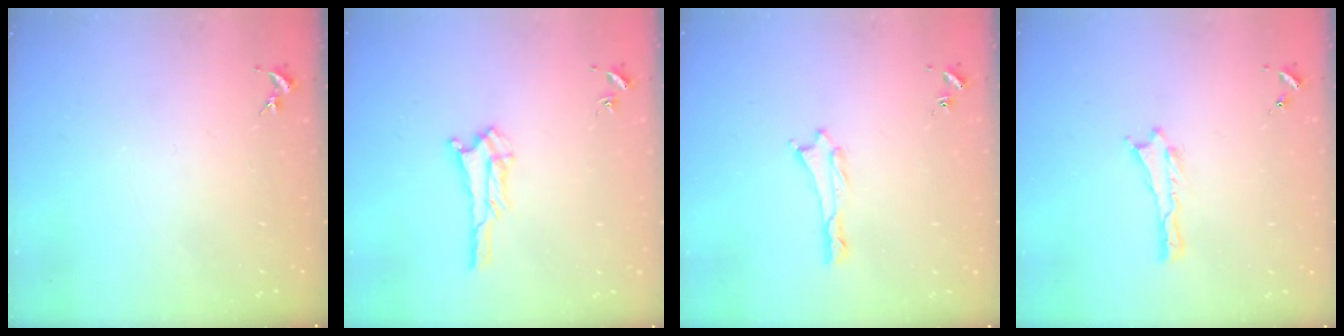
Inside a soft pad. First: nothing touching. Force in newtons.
{"total": 2.3, "press": 2.2, "slide": 0.2}
{"total": 0.6, "press": 0.5, "slide": 0.2}
{"total": 0.0}